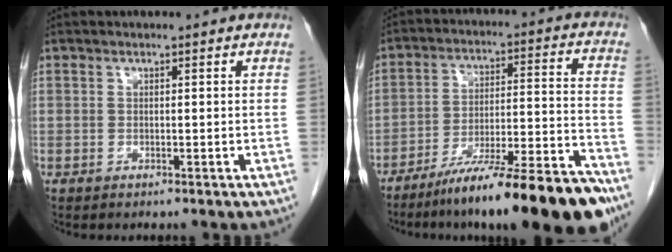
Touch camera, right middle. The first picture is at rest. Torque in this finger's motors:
{"motor_torque": [1.16, -0.98, 0.41, 0.18]}